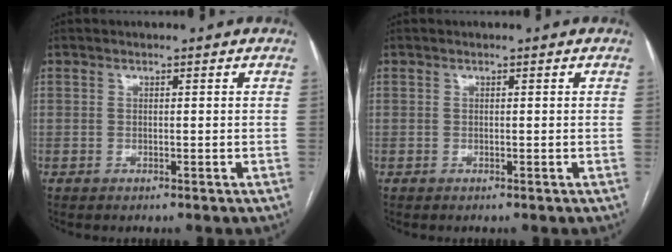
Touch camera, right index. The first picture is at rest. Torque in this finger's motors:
{"motor_torque": [0.00, 0.00, 0.00, 0.00]}